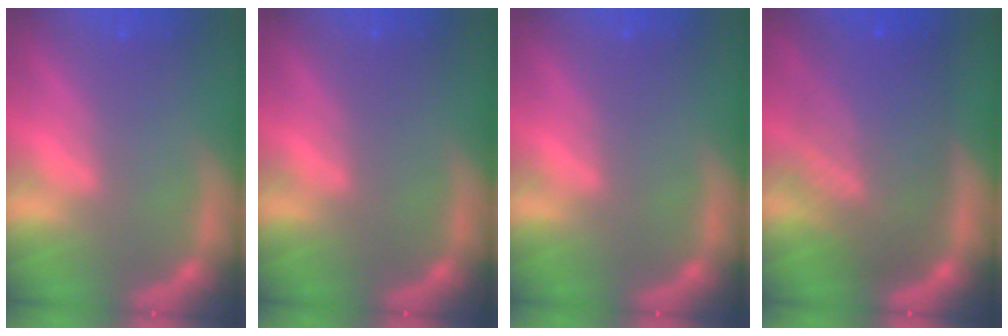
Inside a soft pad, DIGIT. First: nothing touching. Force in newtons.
{"total": 0.0}
{"total": 0.0}
{"total": 10.0}